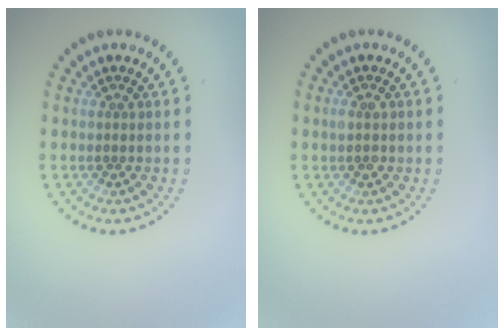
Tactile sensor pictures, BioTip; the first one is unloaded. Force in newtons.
{"total": 1.1, "press": 1.1, "slide": 0.0}